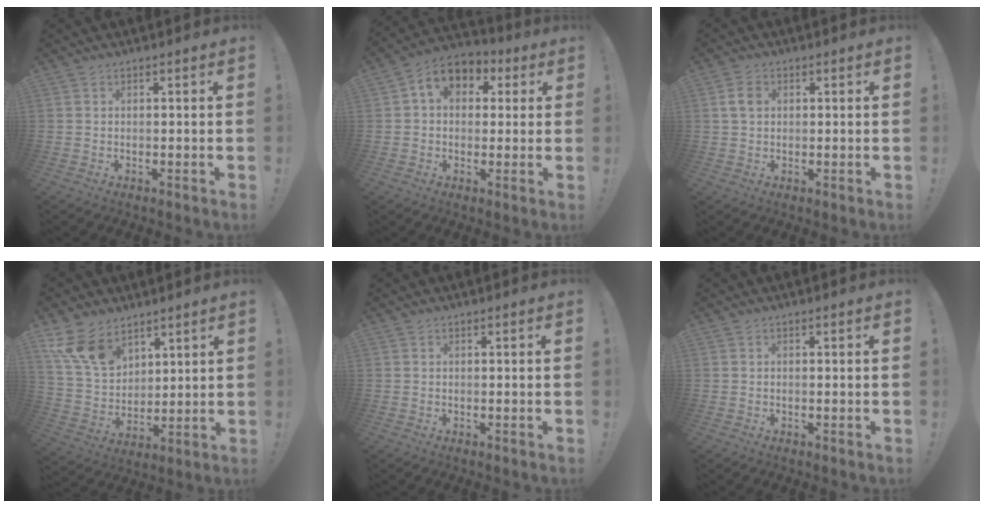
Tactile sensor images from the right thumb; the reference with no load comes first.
{"total": 8.8, "force": [2.4, 6.7, 5.0], "torque": [-0.075, 0.004, 0.049]}
{"total": 4.3, "force": [0.9, 3.0, 2.9], "torque": [-0.042, 0.003, 0.017]}
{"total": 14.2, "force": [9.1, 8.7, 6.6], "torque": [-0.142, -0.043, 0.182]}
{"total": 0.0}
{"total": 0.0}